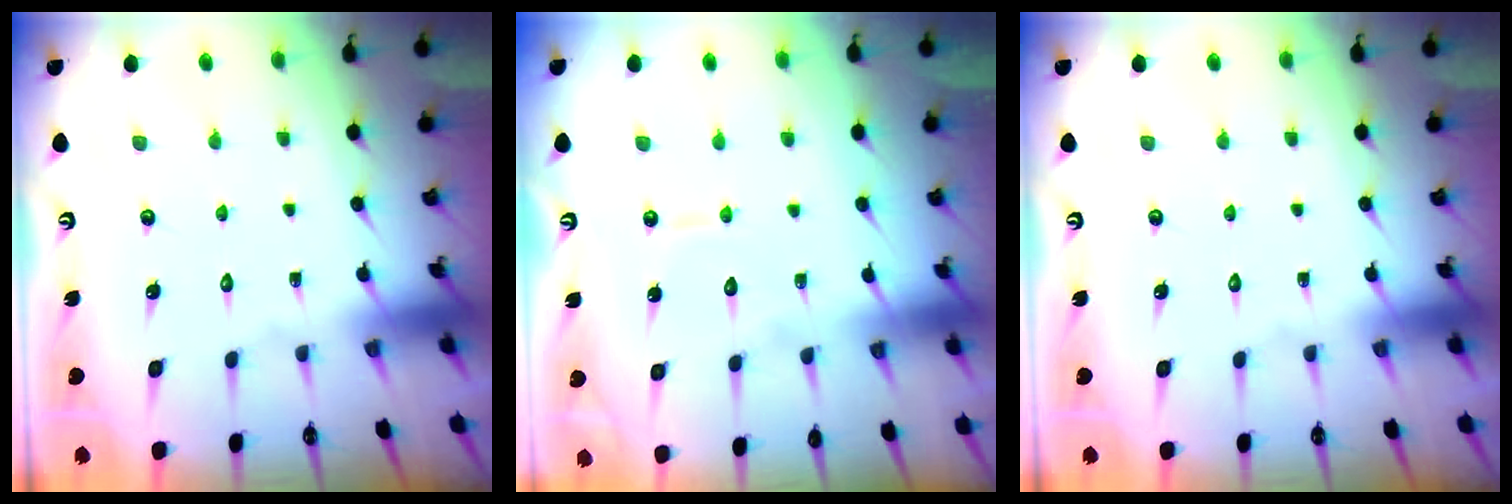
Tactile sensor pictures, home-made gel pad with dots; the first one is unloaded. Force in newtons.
{"total": 4.6, "press": 4.5, "slide": 0.4}
{"total": 0.0}